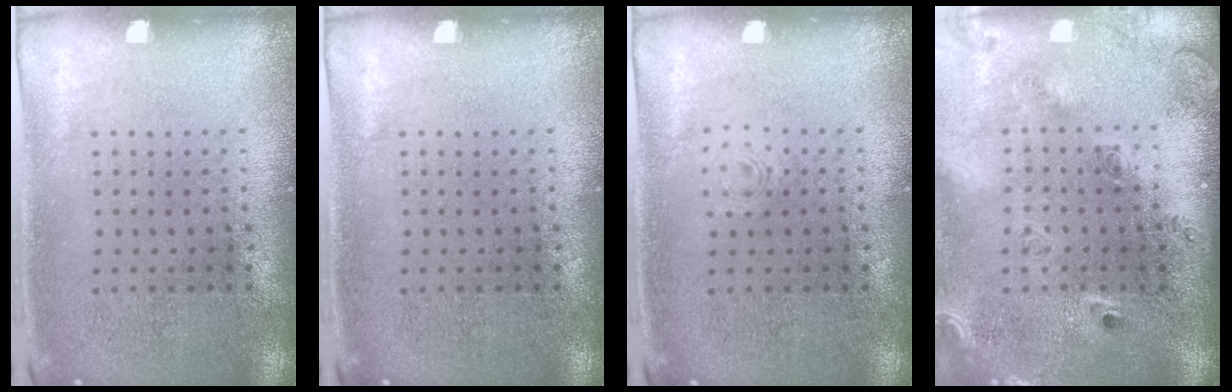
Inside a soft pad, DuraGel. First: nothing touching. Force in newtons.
{"total": 0.0}
{"total": 0.7, "press": 0.7, "slide": 0.2}
{"total": 2.6, "press": 1.9, "slide": 1.8}